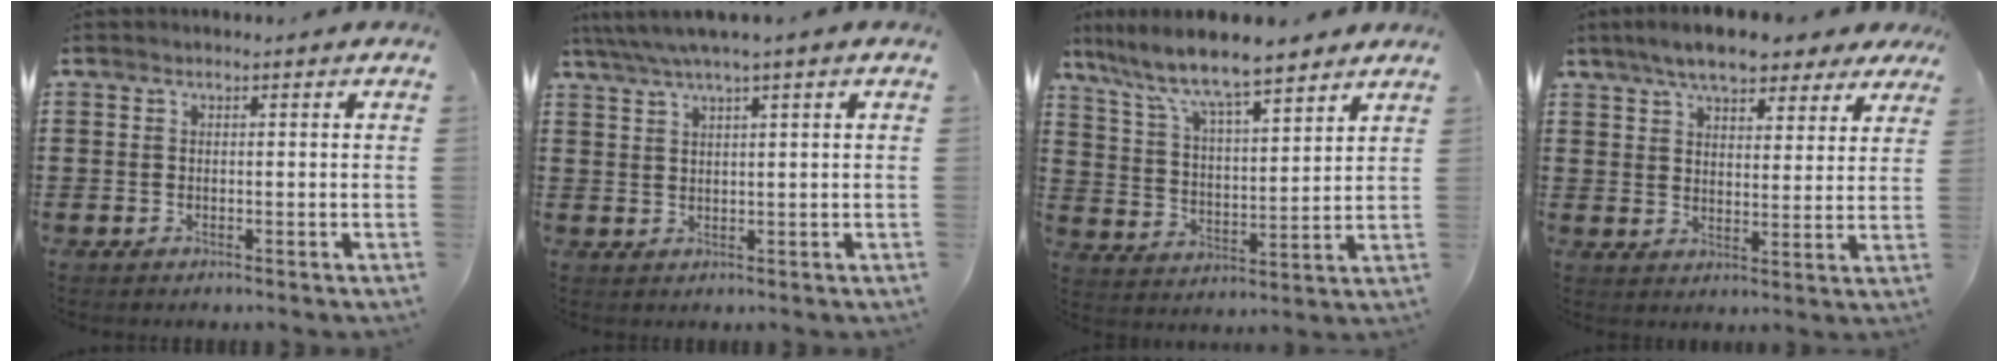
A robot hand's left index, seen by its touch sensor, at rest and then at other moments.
{"total": 2.8, "force": [1.7, -0.2, 2.1], "torque": [-0.046, 0.000, 0.030]}
{"total": 7.9, "force": [6.8, 0.8, 3.8], "torque": [-0.103, -0.037, 0.114]}
{"total": 7.1, "force": [6.1, 1.8, 3.2], "torque": [-0.076, -0.009, 0.111]}